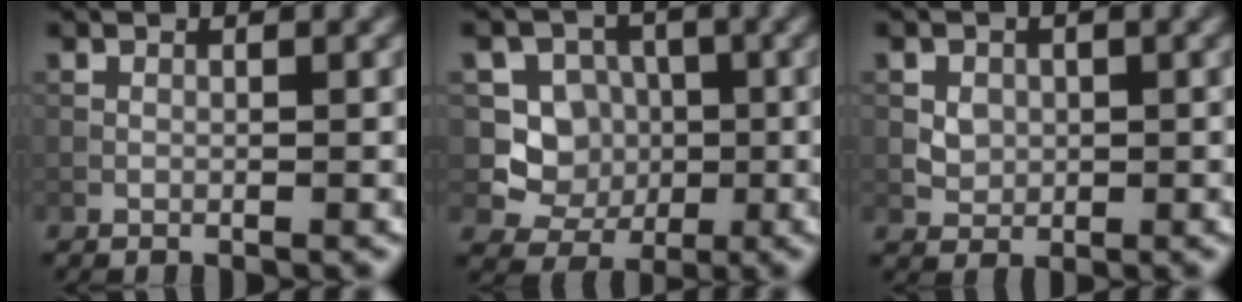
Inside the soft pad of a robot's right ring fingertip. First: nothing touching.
{"total": 4.6, "force": [-0.2, 4.3, 1.6], "torque": [-0.010, -0.002, -0.016]}
{"total": 2.5, "force": [0.6, 2.2, 1.2], "torque": [-0.025, 0.004, 0.020]}